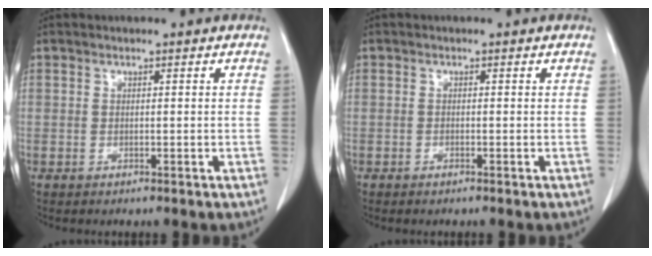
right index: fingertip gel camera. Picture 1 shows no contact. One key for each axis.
{"total": 0.6, "fx": -0.5, "fy": 0.1, "fz": 0.4, "tx": -0.008, "ty": 0.000, "tz": -0.010}